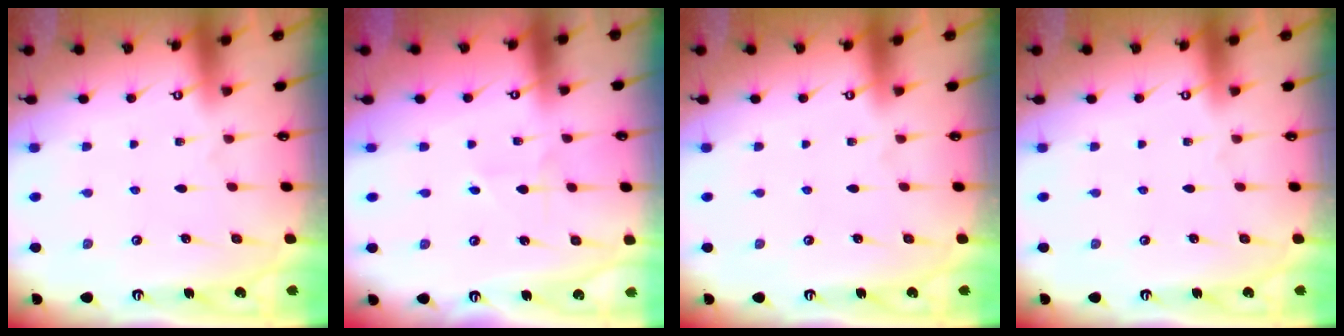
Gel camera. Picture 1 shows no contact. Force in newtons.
{"total": 1.6, "press": 1.6, "slide": 0.1}
{"total": 0.0}
{"total": 0.0}